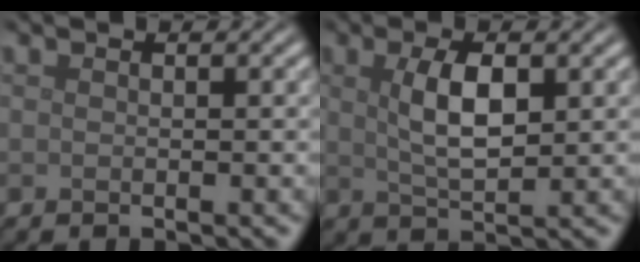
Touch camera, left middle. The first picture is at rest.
{"total": 4.0, "force": [1.0, 1.5, 3.5], "torque": [-0.075, 0.001, 0.020]}